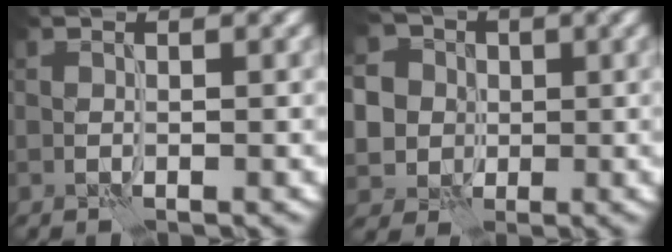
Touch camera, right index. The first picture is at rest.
{"total": 8.6, "force": [1.8, 7.8, 3.2], "torque": [-0.076, 0.023, 0.014]}